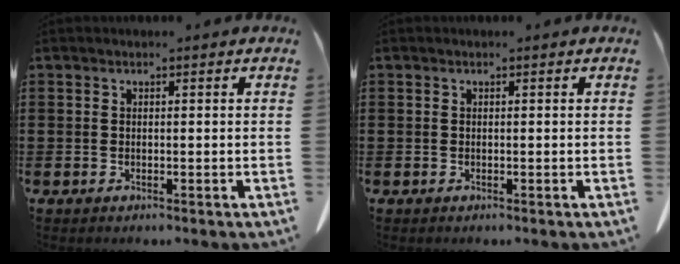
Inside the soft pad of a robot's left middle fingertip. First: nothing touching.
{"total": 0.0}